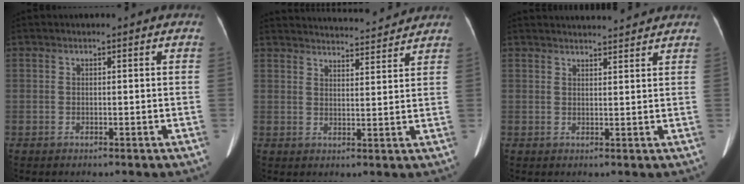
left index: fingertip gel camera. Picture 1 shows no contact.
{"total": 13.2, "force": [12.9, 1.1, 2.8], "torque": [-0.038, 0.018, 0.172]}
{"total": 7.8, "force": [7.6, 0.5, 1.7], "torque": [-0.022, 0.020, 0.093]}